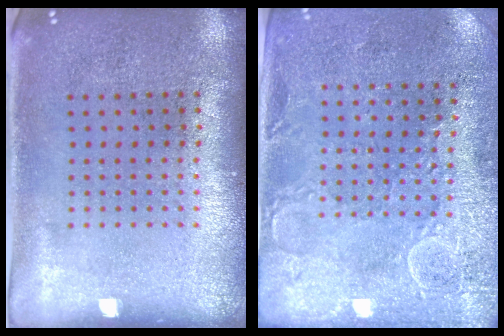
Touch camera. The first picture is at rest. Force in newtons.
{"total": 2.7, "press": 2.5, "slide": 0.9}